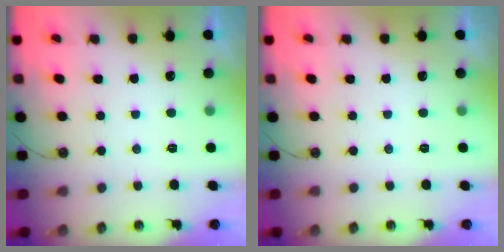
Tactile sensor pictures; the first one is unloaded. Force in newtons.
{"total": 0.0}